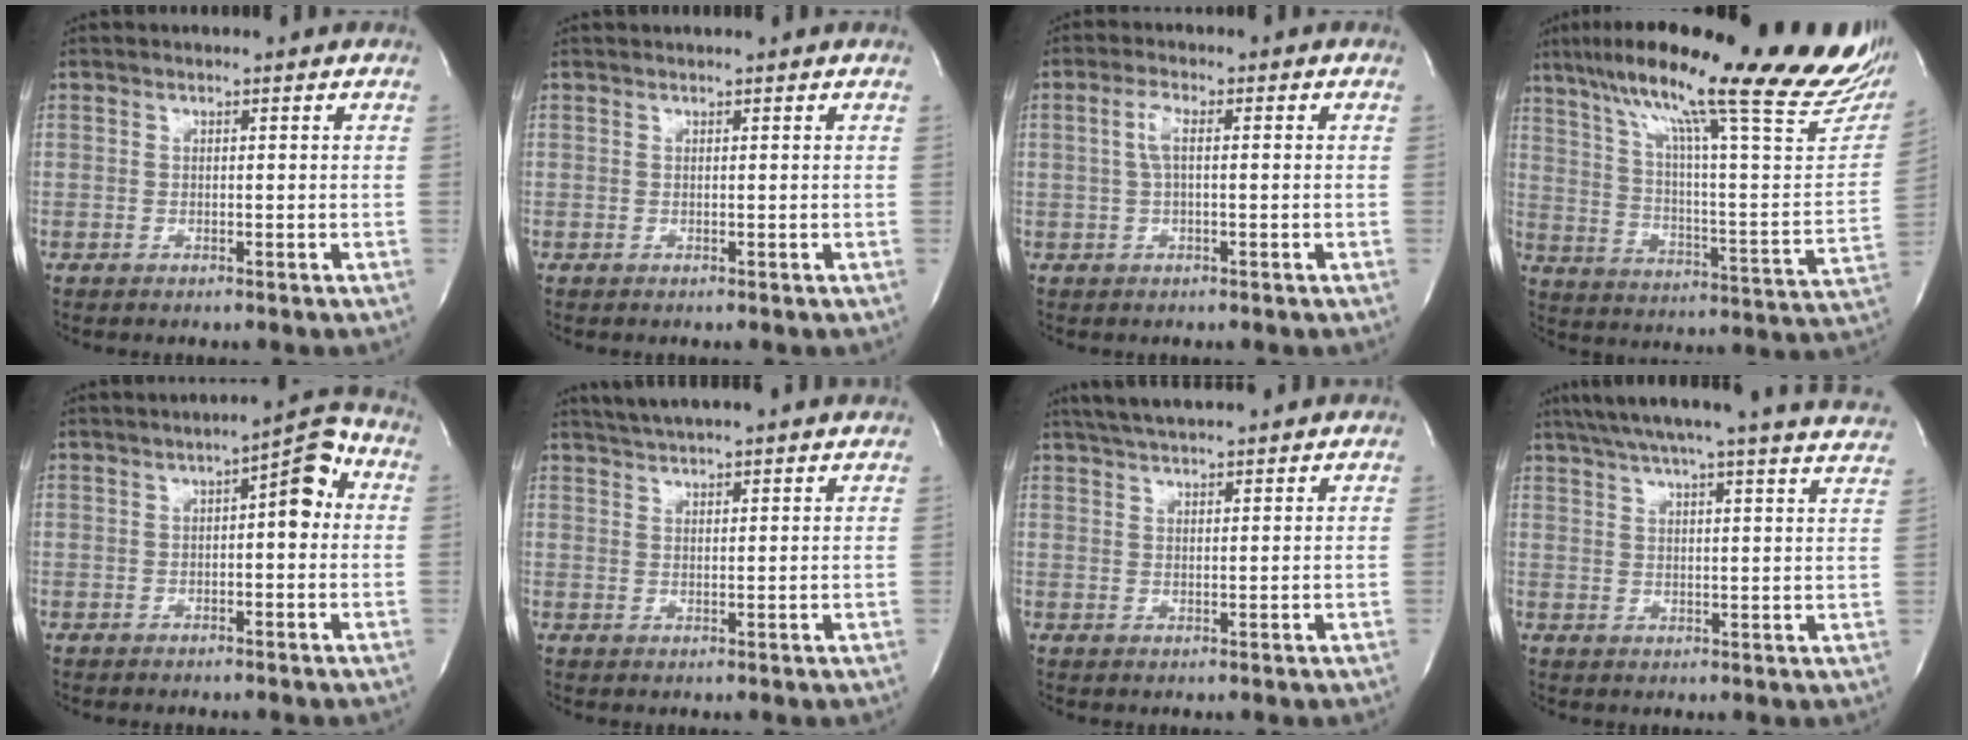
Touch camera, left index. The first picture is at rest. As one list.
[{"total": 1.5, "force": [1.5, -0.2, 0.2], "torque": [-0.013, 0.011, 0.019]}, {"total": 3.1, "force": [0.3, 0.8, 2.9], "torque": [-0.063, 0.007, 0.006]}, {"total": 33.3, "force": [25.1, 3.7, 21.5], "torque": [-0.267, -0.026, 0.340]}, {"total": 5.8, "force": [0.8, 1.6, 5.5], "torque": [-0.070, 0.021, 0.003]}, {"total": 13.7, "force": [12.6, 0.9, 5.4], "torque": [-0.093, 0.026, 0.172]}, {"total": 11.8, "force": [10.6, 1.3, 5.1], "torque": [-0.090, 0.030, 0.152]}, {"total": 28.2, "force": [25.7, 0.8, 11.6], "torque": [-0.188, -0.047, 0.306]}]